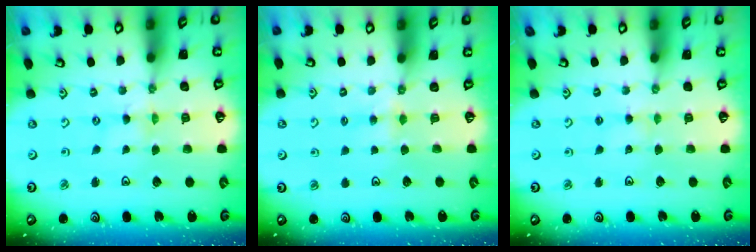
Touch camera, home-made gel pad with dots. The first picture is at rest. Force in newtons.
{"total": 3.2, "press": 3.2, "slide": 0.4}
{"total": 1.8, "press": 1.8, "slide": 0.2}